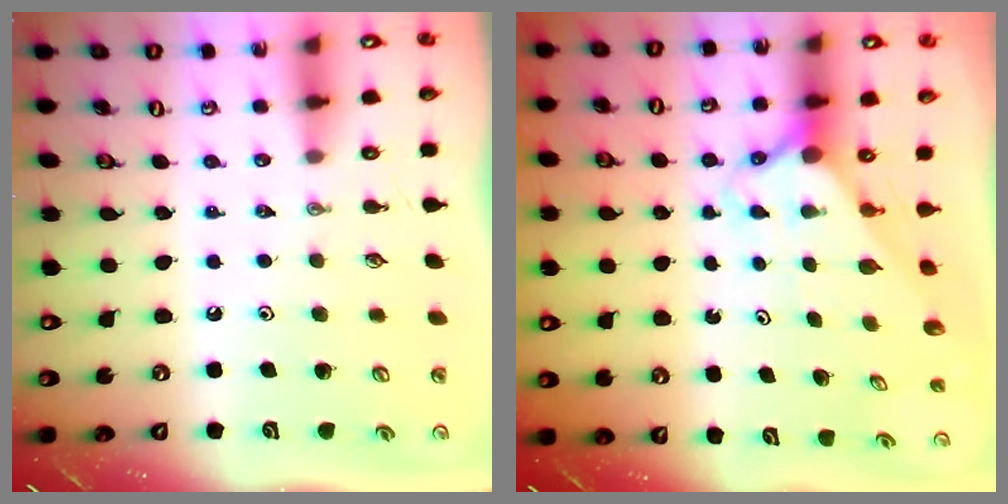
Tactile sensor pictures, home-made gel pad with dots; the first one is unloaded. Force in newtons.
{"total": 2.2, "press": 2.2, "slide": 0.2}